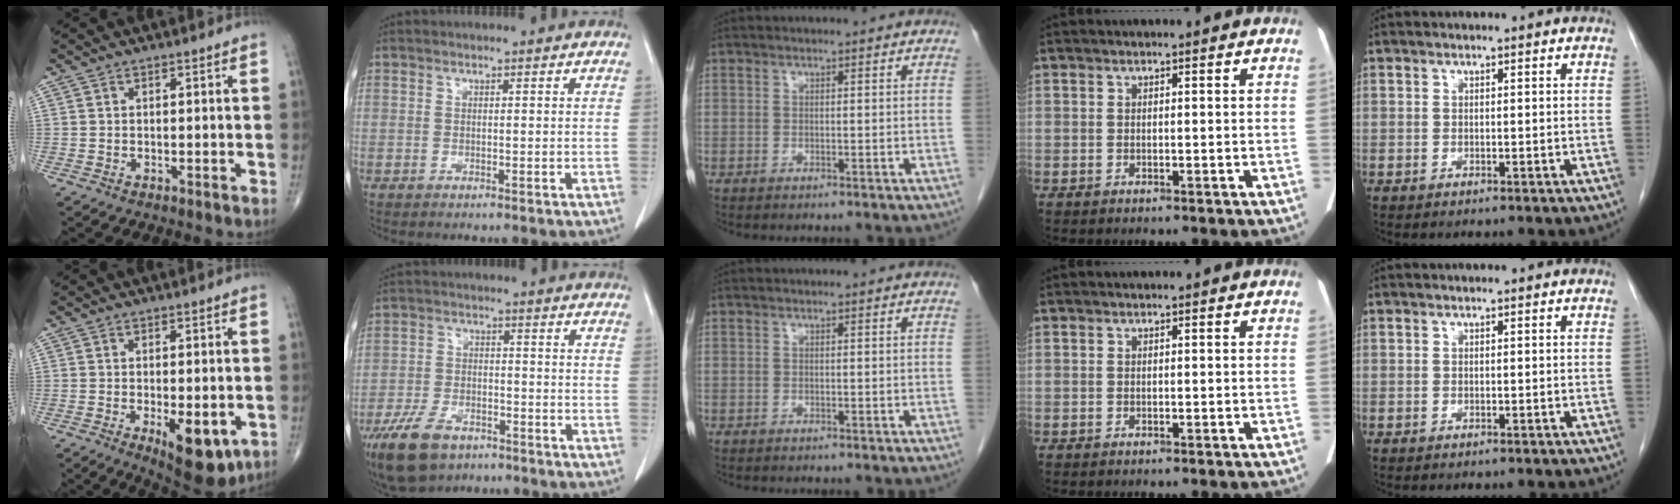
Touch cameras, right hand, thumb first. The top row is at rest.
{"thumb": {"total": 10.7, "force": [-3.6, 4.4, 9.1], "torque": [-0.114, -0.012, -0.042]}, "index": {"total": 10.1, "force": [-6.6, 5.3, 5.5], "torque": [-0.110, -0.008, -0.111]}}